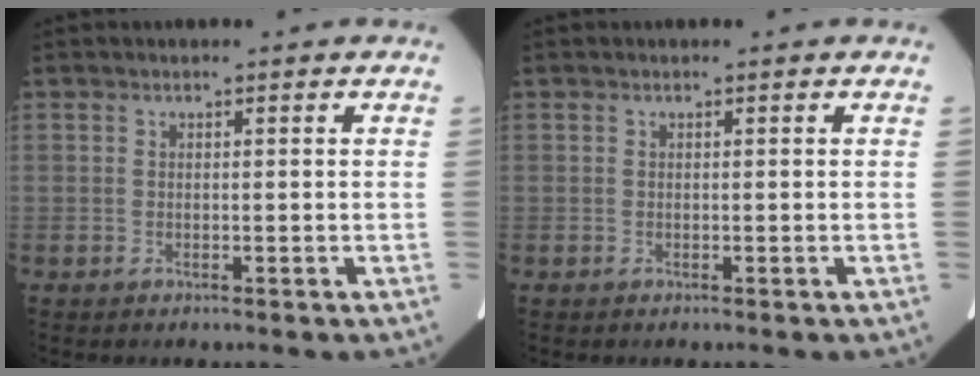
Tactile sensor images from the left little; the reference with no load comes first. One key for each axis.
{"total": 0.0}